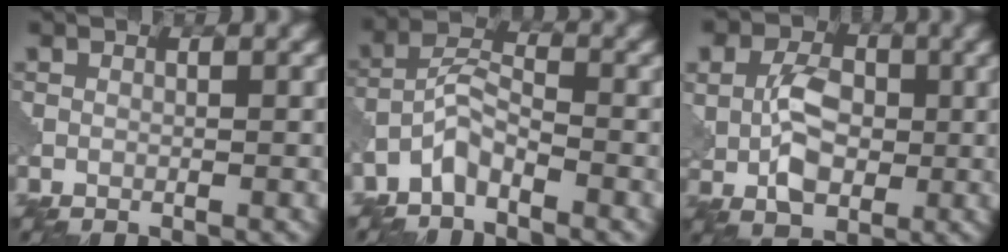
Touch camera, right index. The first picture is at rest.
{"total": 3.0, "force": [-2.2, 0.9, 1.7], "torque": [-0.036, 0.015, -0.055]}
{"total": 6.0, "force": [0.1, 4.3, 4.1], "torque": [-0.075, 0.003, -0.002]}